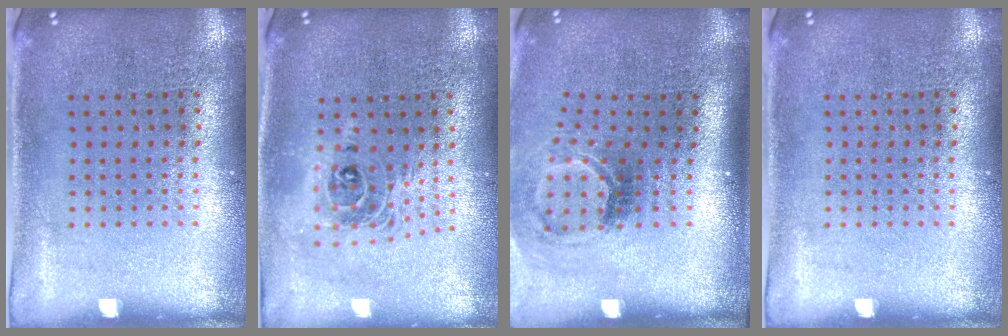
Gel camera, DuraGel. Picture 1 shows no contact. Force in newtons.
{"total": 1.8, "press": 1.4, "slide": 1.1}
{"total": 1.9, "press": 1.2, "slide": 1.4}
{"total": 0.0}